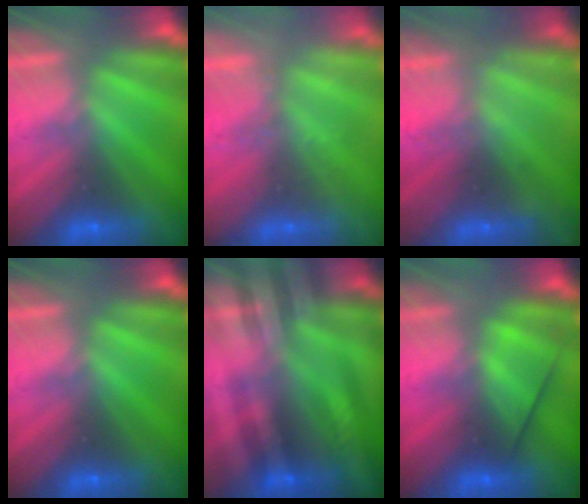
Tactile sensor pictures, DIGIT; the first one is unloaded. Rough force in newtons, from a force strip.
{"total": 2.3}
{"total": 2.1}
{"total": 0.0}
{"total": 2.6}
{"total": 2.6}